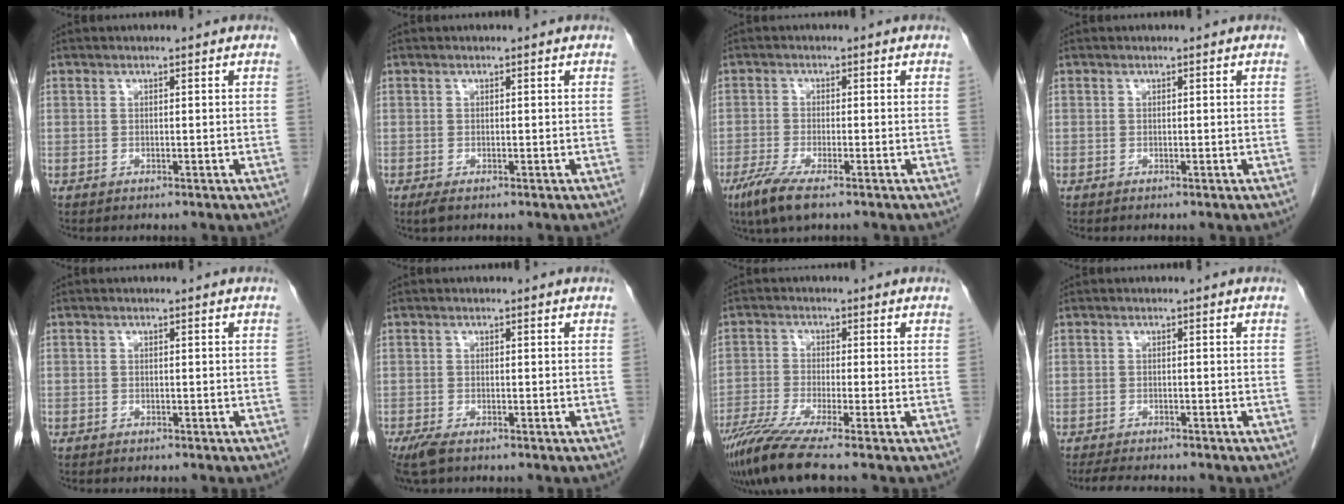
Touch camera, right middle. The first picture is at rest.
{"total": 1.1, "force": [-0.7, 0.3, 0.8], "torque": [-0.016, -0.003, -0.009]}
{"total": 5.7, "force": [-3.7, 0.8, 4.3], "torque": [-0.089, -0.017, -0.067]}
{"total": 0.0}
{"total": 0.7, "force": [-0.6, 0.4, 0.1], "torque": [-0.001, 0.003, -0.008]}
{"total": 3.5, "force": [-2.5, 1.0, 2.2], "torque": [-0.050, -0.012, -0.043]}
{"total": 7.8, "force": [-6.0, -1.3, 4.9], "torque": [-0.087, -0.029, -0.110]}
{"total": 6.6, "force": [-5.8, 1.1, 2.8], "torque": [-0.046, -0.014, -0.087]}